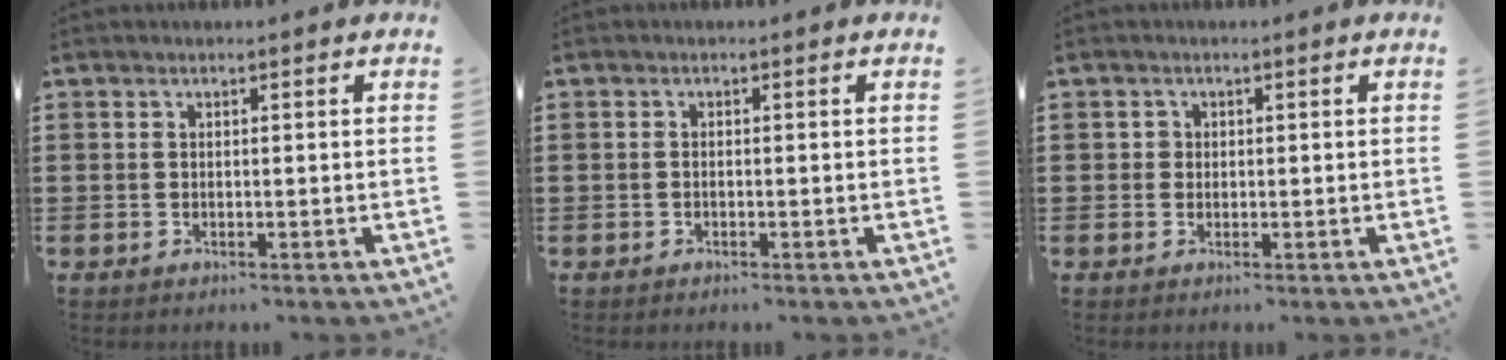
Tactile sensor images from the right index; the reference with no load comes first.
{"total": 0.0}
{"total": 1.0, "force": [0.1, 1.0, 0.2], "torque": [-0.008, 0.004, 0.001]}